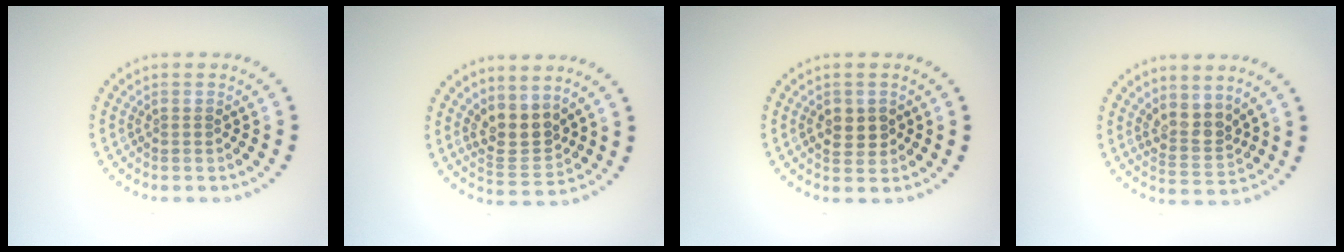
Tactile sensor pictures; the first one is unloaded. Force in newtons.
{"total": 3.3, "press": 2.9, "slide": 1.6}
{"total": 2.4, "press": 2.3, "slide": 0.6}
{"total": 2.7, "press": 2.2, "slide": 1.6}